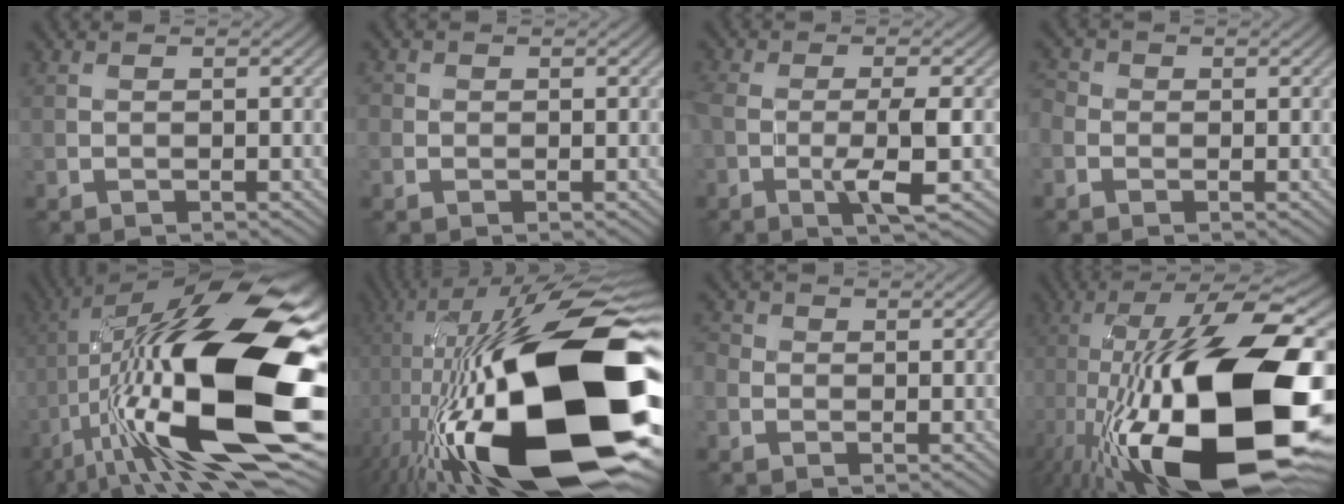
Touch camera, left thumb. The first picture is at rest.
{"total": 0.6, "force": [-0.1, 0.6, 0.0], "torque": [0.002, -0.003, -0.001]}
{"total": 5.5, "force": [-1.8, 1.1, 5.1], "torque": [-0.096, 0.006, -0.041]}
{"total": 2.0, "force": [-0.8, 1.6, 0.9], "torque": [-0.026, -0.001, -0.022]}
{"total": 21.5, "force": [-2.1, 7.4, 20.1], "torque": [-0.369, 0.017, -0.039]}
{"total": 23.2, "force": [-3.6, 8.2, 21.4], "torque": [-0.382, 0.007, -0.068]}
{"total": 1.5, "force": [-0.6, 1.2, 0.6], "torque": [-0.017, -0.002, -0.017]}
{"total": 22.5, "force": [-5.6, 7.9, 20.3], "torque": [-0.363, 0.009, -0.101]}